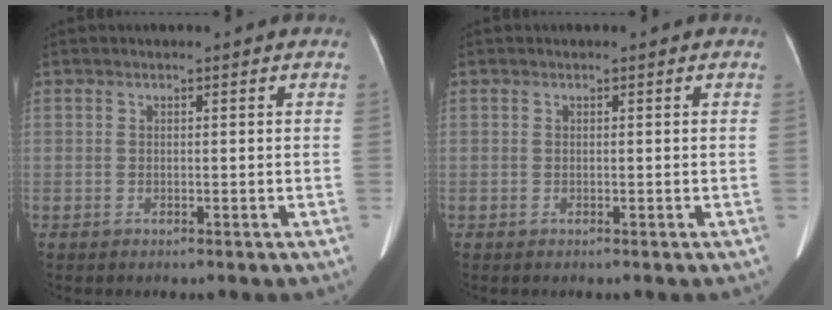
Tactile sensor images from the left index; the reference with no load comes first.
{"total": 0.0}